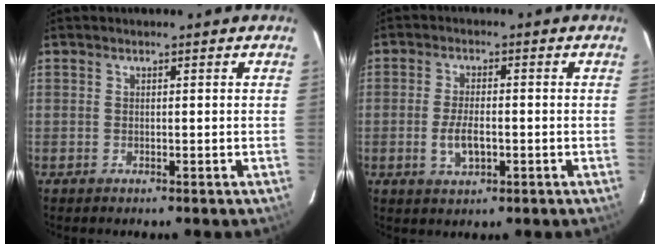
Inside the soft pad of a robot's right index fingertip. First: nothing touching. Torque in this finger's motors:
{"motor_torque": [0.02, 0.07, 0.04, 0.05]}